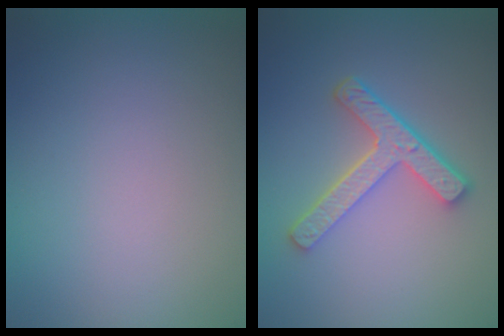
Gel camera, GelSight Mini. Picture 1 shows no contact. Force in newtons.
{"total": 4.4, "press": 3.3, "slide": 2.9}